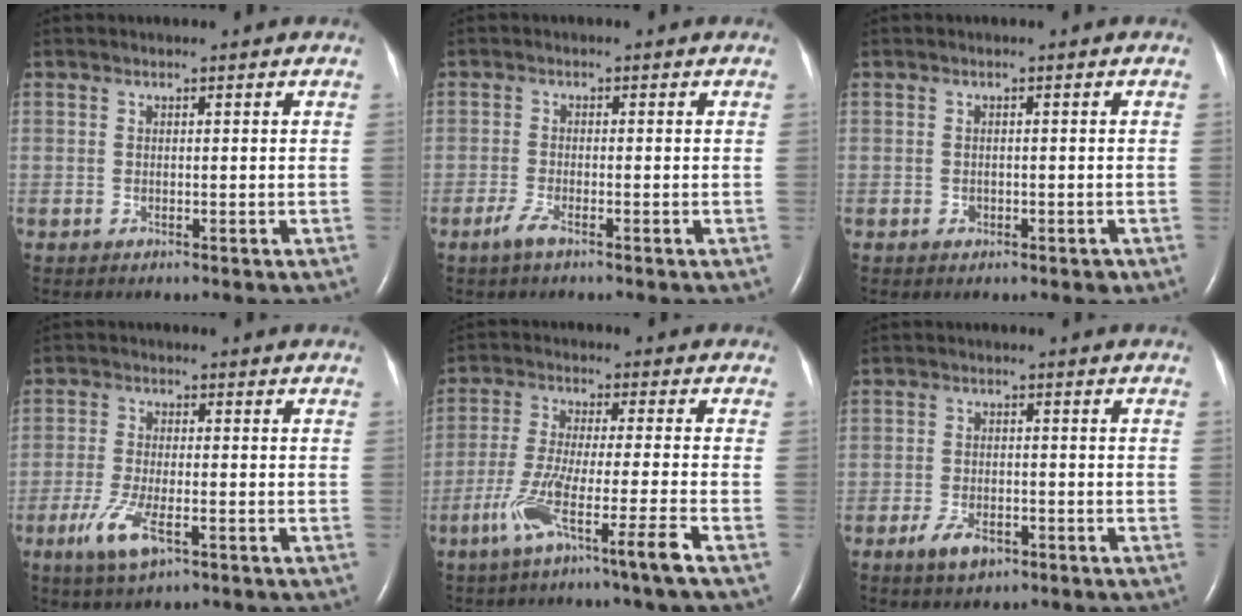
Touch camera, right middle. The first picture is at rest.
{"total": 2.0, "force": [-1.5, 0.2, 1.4], "torque": [-0.037, -0.004, -0.033]}
{"total": 1.4, "force": [-0.6, 1.0, 0.7], "torque": [-0.010, 0.002, -0.003]}
{"total": 6.4, "force": [-3.1, 1.5, 5.4], "torque": [-0.120, -0.015, -0.053]}
{"total": 8.9, "force": [-5.1, -1.5, 7.2], "torque": [-0.135, -0.023, -0.100]}
{"total": 4.2, "force": [-2.5, 2.1, 2.7], "torque": [-0.053, 0.000, -0.040]}